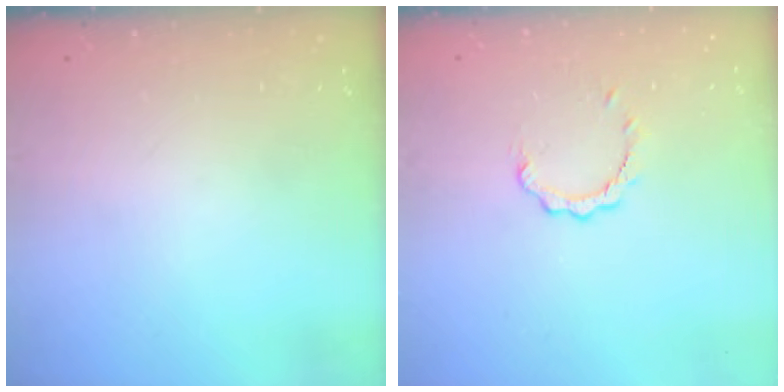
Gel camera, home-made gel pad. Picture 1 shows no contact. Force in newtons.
{"total": 2.8, "press": 2.8, "slide": 0.3}